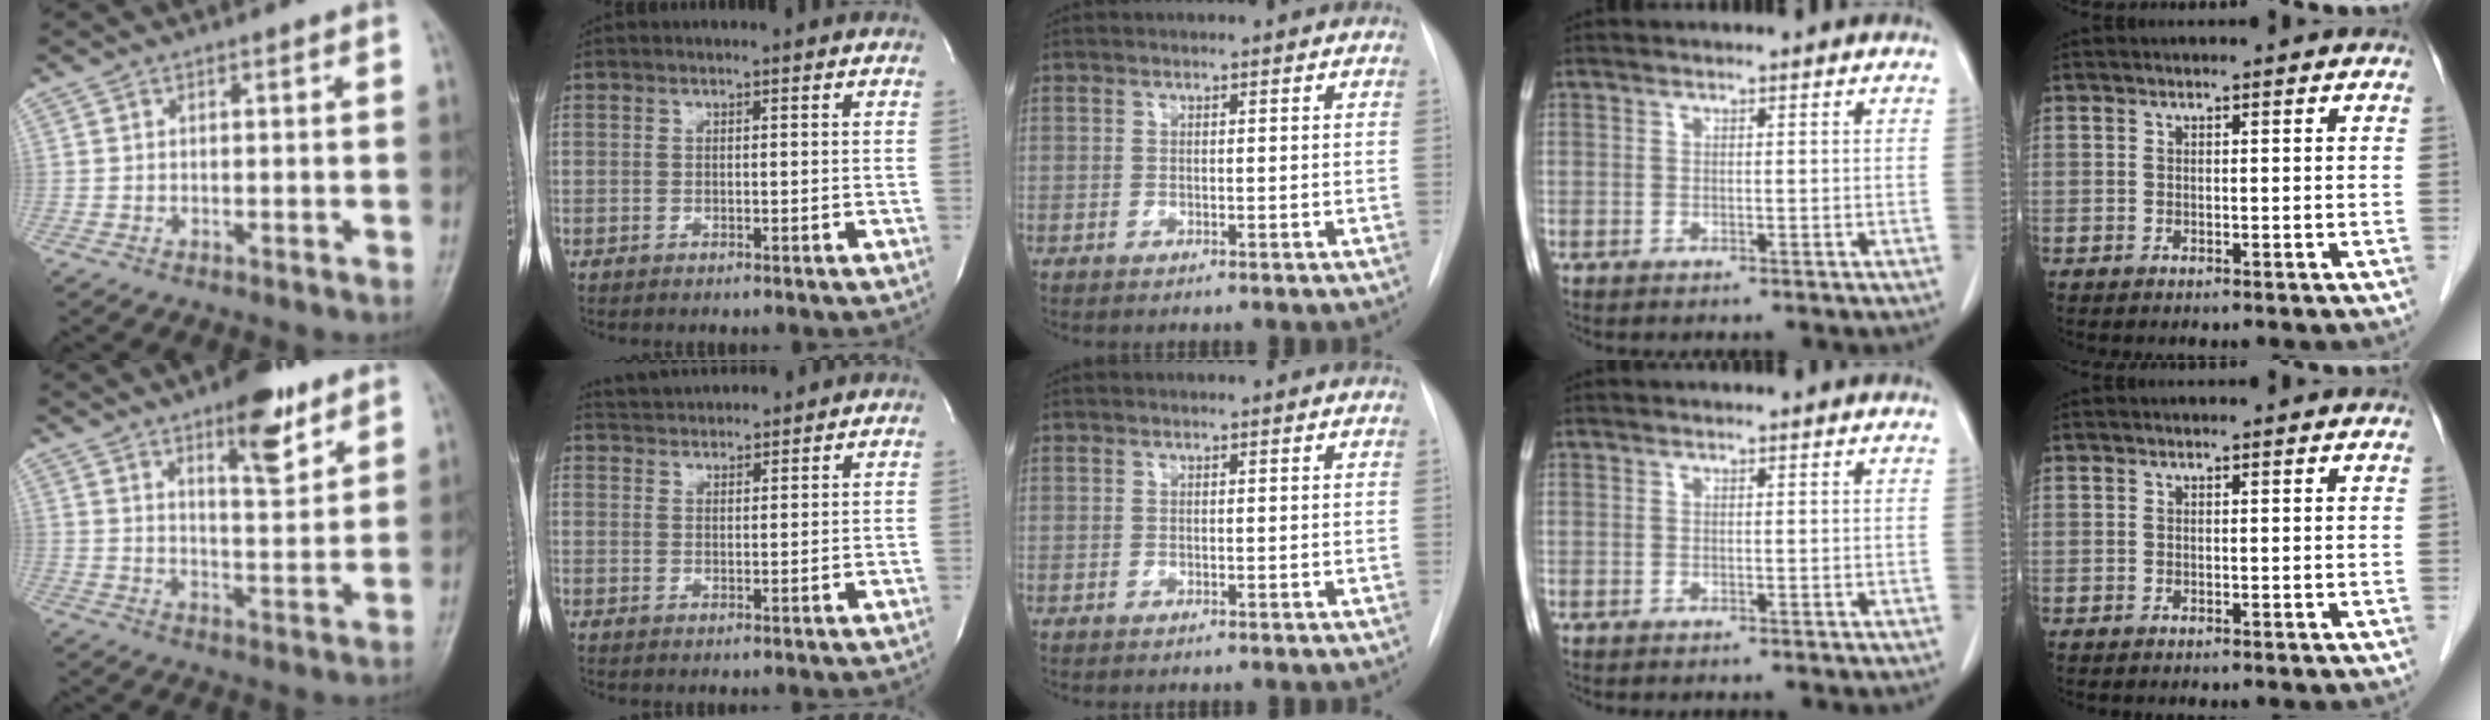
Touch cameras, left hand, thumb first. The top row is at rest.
{"thumb": {"total": 11.0, "force": [6.8, 3.7, 7.7], "torque": [-0.093, -0.042, 0.104]}, "index": {"total": 5.5, "force": [5.5, 0.5, 0.8], "torque": [-0.021, 0.024, 0.088]}}